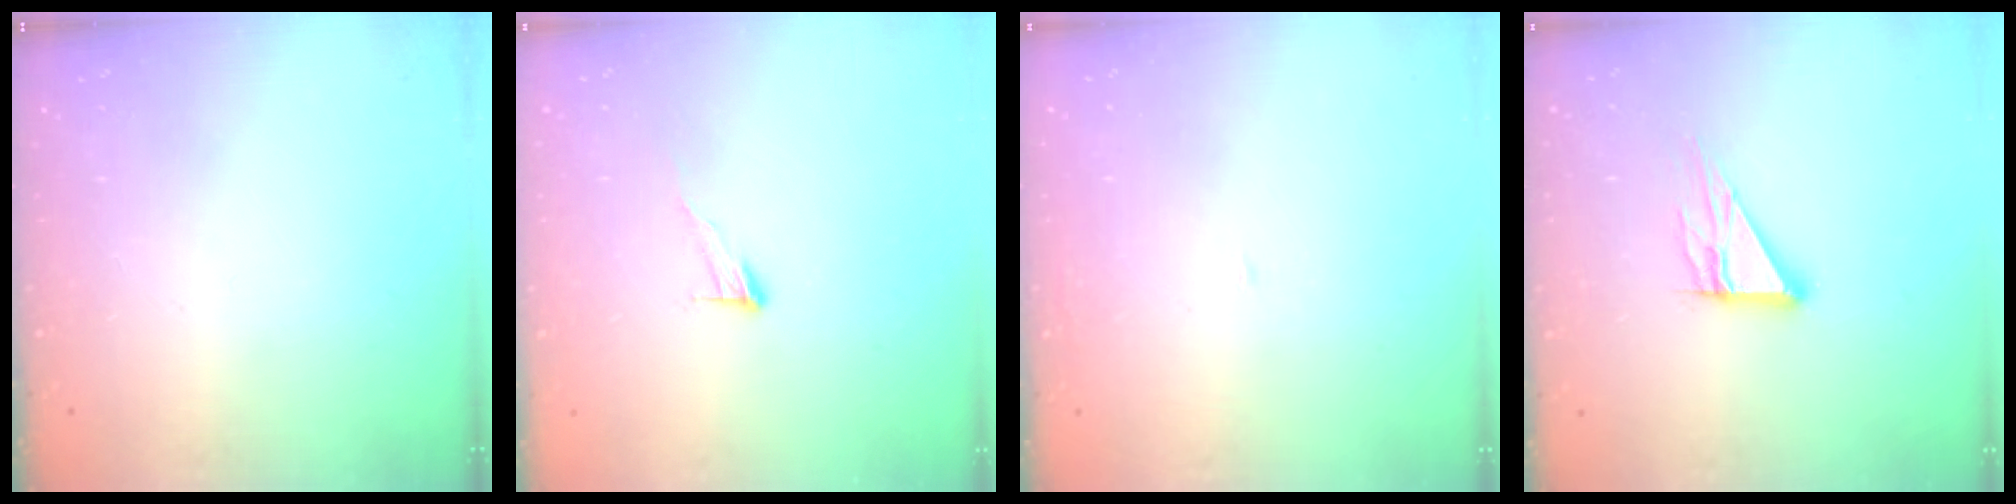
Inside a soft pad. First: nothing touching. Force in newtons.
{"total": 5.6, "press": 5.6, "slide": 0.2}
{"total": 2.0, "press": 2.0, "slide": 0.2}
{"total": 9.0, "press": 9.0, "slide": 0.7}